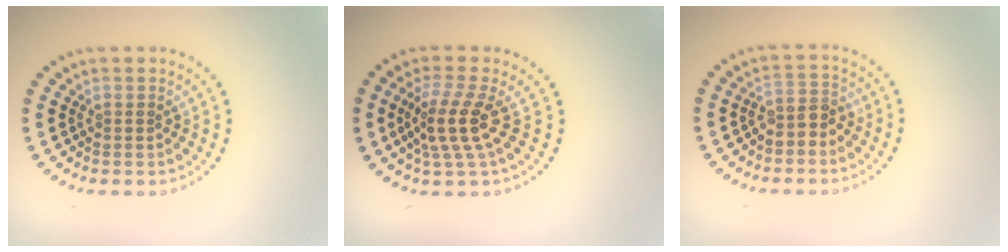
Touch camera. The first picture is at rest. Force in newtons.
{"total": 3.7, "press": 2.9, "slide": 2.2}
{"total": 1.8, "press": 1.6, "slide": 1.0}